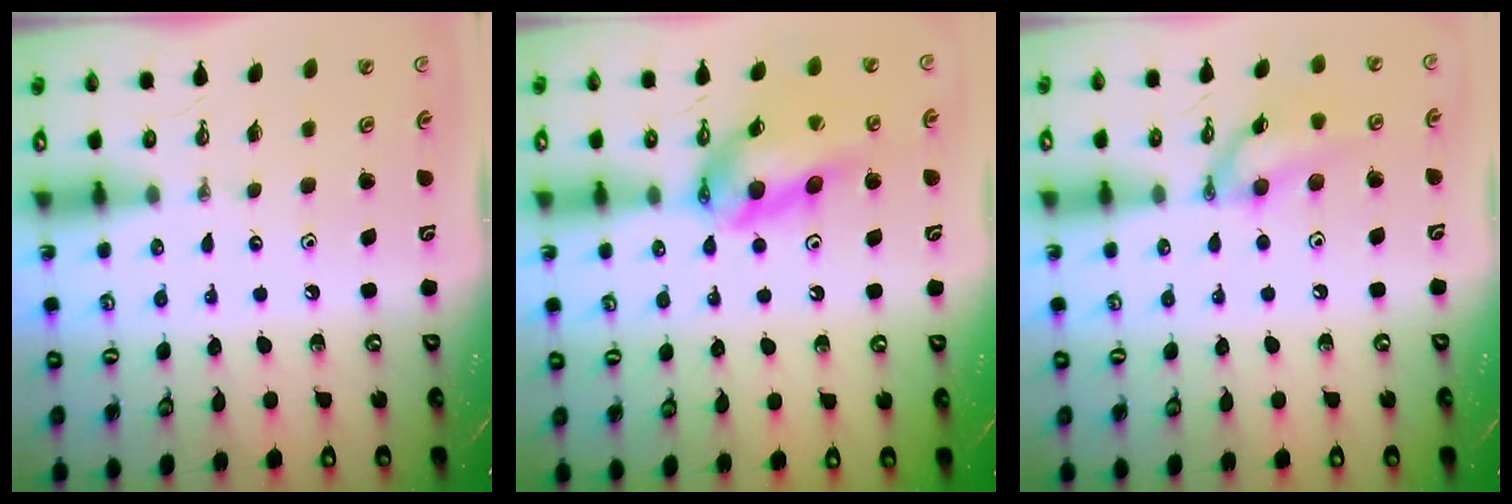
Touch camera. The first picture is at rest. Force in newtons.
{"total": 13.5, "press": 13.5, "slide": 1.5}
{"total": 11.5, "press": 11.4, "slide": 0.9}